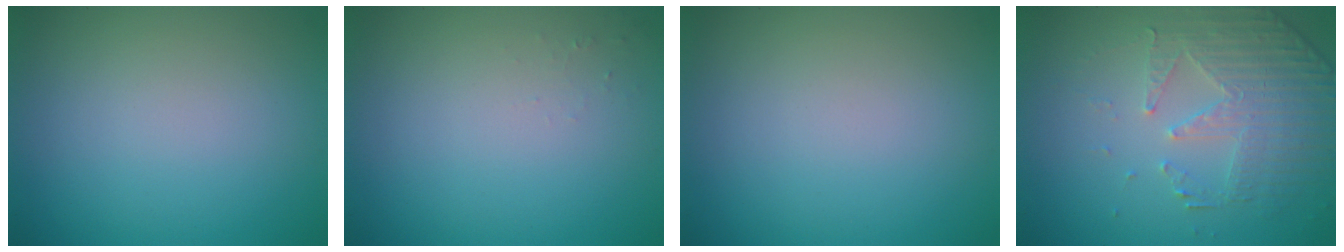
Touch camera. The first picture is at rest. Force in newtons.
{"total": 0.5, "press": 0.5, "slide": 0.1}
{"total": 0.0}
{"total": 4.7, "press": 3.4, "slide": 3.2}